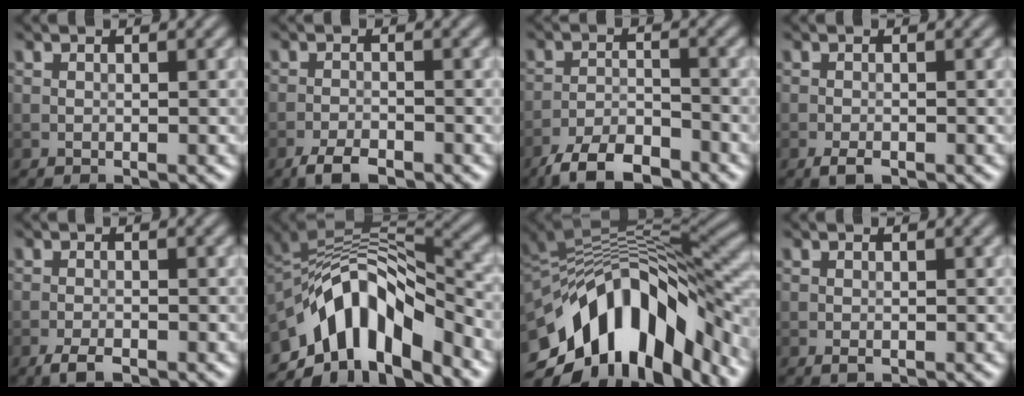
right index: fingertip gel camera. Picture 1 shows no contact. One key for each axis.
{"total": 2.7, "fx": -2.0, "fy": 0.9, "fz": 1.6, "tx": -0.030, "ty": -0.001, "tz": -0.042}
{"total": 5.7, "fx": -4.6, "fy": 1.8, "fz": 2.7, "tx": -0.043, "ty": -0.005, "tz": -0.092}
{"total": 1.4, "fx": -0.9, "fy": 0.5, "fz": 0.9, "tx": -0.019, "ty": -0.002, "tz": -0.017}
{"total": 2.1, "fx": -1.5, "fy": 0.7, "fz": 1.3, "tx": -0.028, "ty": -0.002, "tz": -0.029}
{"total": 11.6, "fx": -5.6, "fy": 5.6, "fz": 8.4, "tx": -0.128, "ty": 0.012, "tz": -0.105}
{"total": 14.3, "fx": -6.3, "fy": 7.0, "fz": 10.7, "tx": -0.187, "ty": 0.011, "tz": -0.106}
{"total": 0.7, "fx": -0.3, "fy": 0.3, "fz": 0.5, "tx": -0.009, "ty": -0.002, "tz": -0.005}